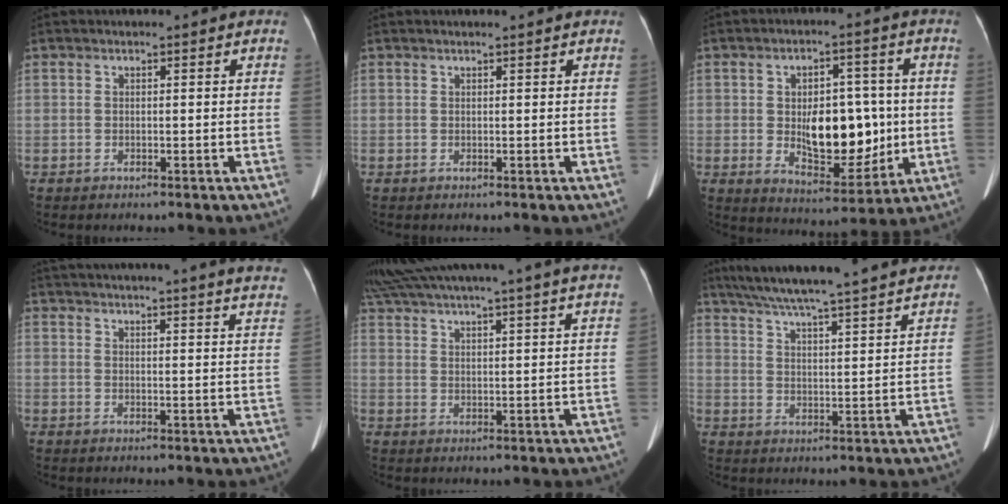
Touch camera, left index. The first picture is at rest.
{"total": 1.5, "force": [1.4, -0.1, 0.7], "torque": [-0.011, 0.014, 0.019]}
{"total": 11.5, "force": [-0.3, 6.0, 9.8], "torque": [-0.152, 0.002, 0.008]}
{"total": 28.5, "force": [26.5, 0.9, 10.4], "torque": [-0.162, -0.064, 0.316]}
{"total": 28.5, "force": [25.1, 0.5, 13.4], "torque": [-0.237, -0.003, 0.339]}
{"total": 26.9, "force": [24.2, 0.5, 11.8], "torque": [-0.197, -0.006, 0.324]}